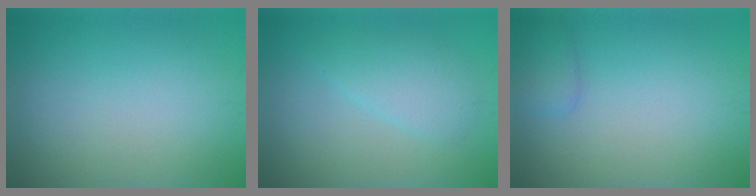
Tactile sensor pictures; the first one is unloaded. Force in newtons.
{"total": 2.9, "press": 2.9, "slide": 0.2}
{"total": 1.3, "press": 1.3, "slide": 0.0}